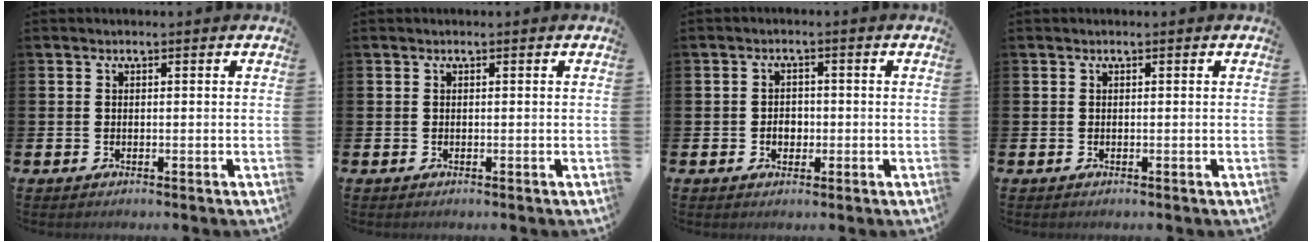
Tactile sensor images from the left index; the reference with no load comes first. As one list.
[{"total": 0.0}, {"total": 2.3, "force": [-0.5, 1.9, 1.3], "torque": [-0.010, 0.000, -0.017]}, {"total": 0.0}]